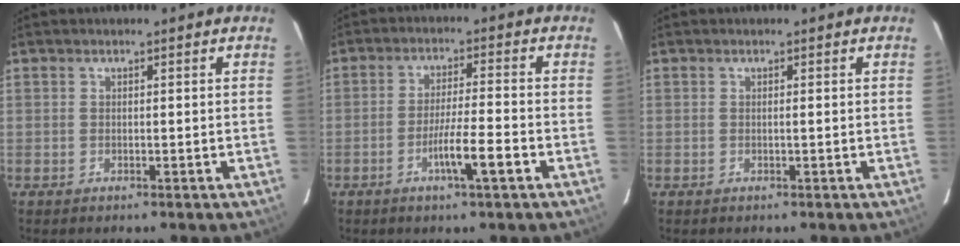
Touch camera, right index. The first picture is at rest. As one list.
[{"total": 6.4, "force": [-2.9, -0.2, 5.7], "torque": [-0.099, -0.007, -0.052]}, {"total": 0.0}]